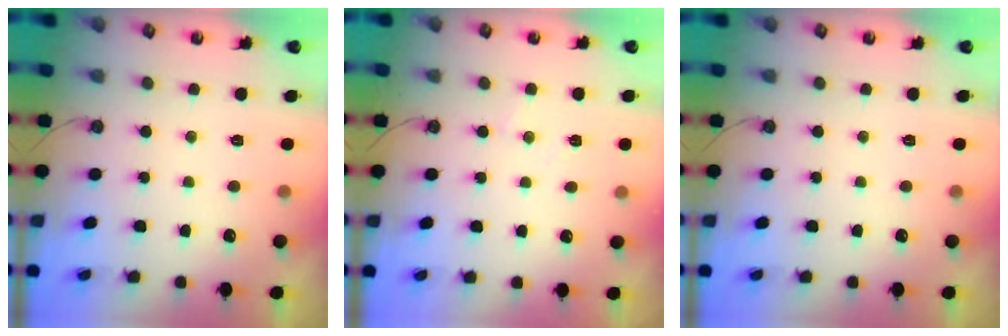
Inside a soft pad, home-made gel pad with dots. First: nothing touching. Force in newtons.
{"total": 4.4, "press": 4.4, "slide": 0.7}
{"total": 0.0}